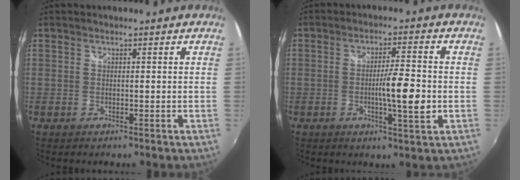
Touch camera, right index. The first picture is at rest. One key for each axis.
{"total": 7.3, "fx": -1.4, "fy": 0.6, "fz": 7.2, "tx": -0.118, "ty": -0.008, "tz": -0.021}